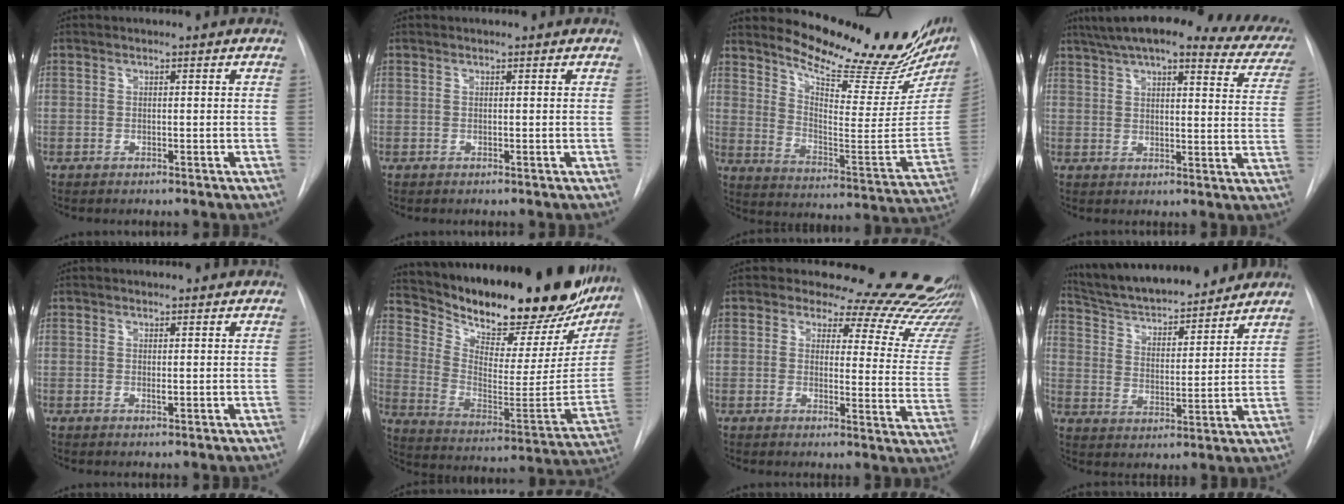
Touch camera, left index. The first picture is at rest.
{"total": 0.0}
{"total": 22.4, "force": [19.5, 4.3, 10.0], "torque": [-0.151, -0.080, 0.260]}
{"total": 27.3, "force": [22.7, 5.8, 14.1], "torque": [-0.213, -0.008, 0.264]}
{"total": 0.7, "force": [0.3, 0.3, 0.5], "torque": [-0.012, -0.003, 0.004]}
{"total": 31.4, "force": [26.6, 8.7, 14.3], "torque": [-0.255, -0.067, 0.368]}
{"total": 19.5, "force": [18.6, 4.3, 3.6], "torque": [-0.009, -0.120, 0.178]}
{"total": 18.1, "force": [16.4, 3.3, 7.0], "torque": [-0.115, 0.011, 0.258]}